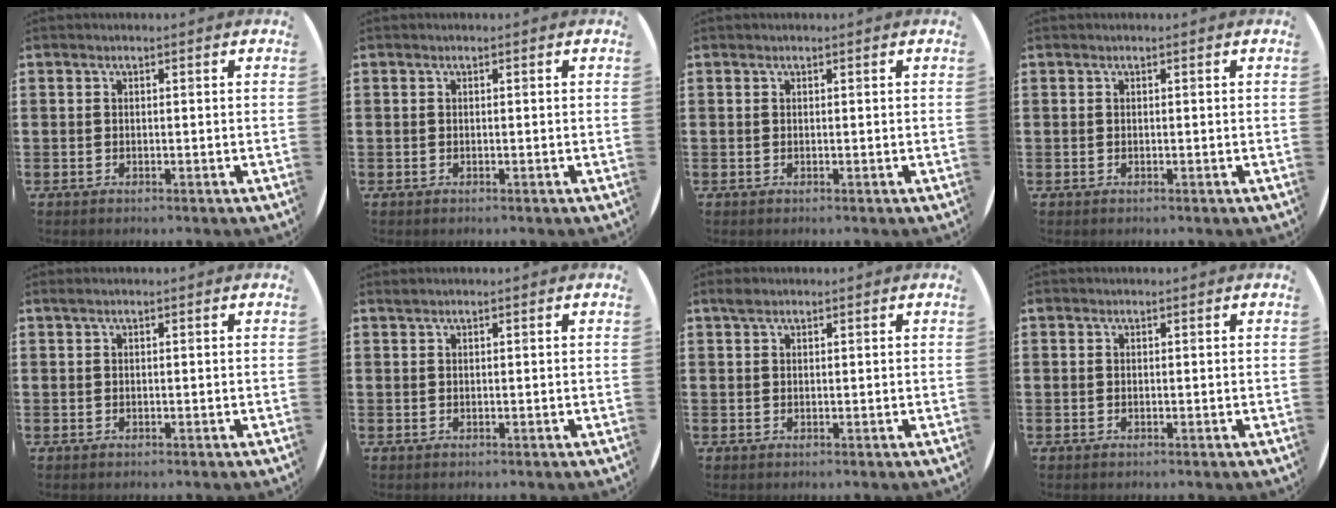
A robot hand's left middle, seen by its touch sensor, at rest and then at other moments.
{"total": 0.0}
{"total": 0.0}
{"total": 0.0}
{"total": 0.0}
{"total": 0.0}
{"total": 1.1, "force": [0.9, 0.5, 0.4], "torque": [-0.001, 0.001, 0.015]}
{"total": 0.0}